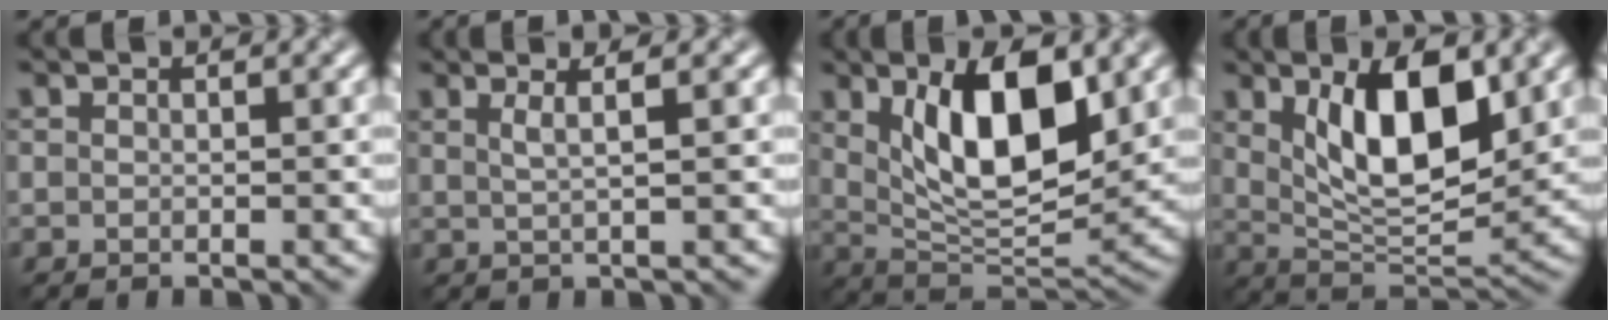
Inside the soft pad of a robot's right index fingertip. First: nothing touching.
{"total": 2.5, "force": [0.9, 0.7, 2.1], "torque": [-0.032, 0.004, 0.007]}
{"total": 9.9, "force": [2.9, 3.9, 8.6], "torque": [-0.140, -0.009, 0.051]}
{"total": 9.0, "force": [2.7, 3.6, 7.8], "torque": [-0.132, -0.010, 0.047]}